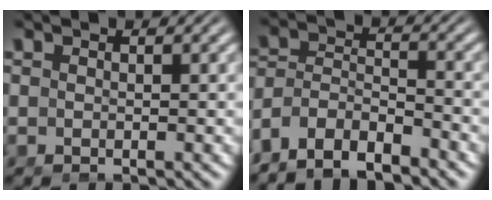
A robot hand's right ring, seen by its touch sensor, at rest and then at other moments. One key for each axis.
{"total": 8.6, "fx": -4.7, "fy": 6.7, "fz": 2.6, "tx": -0.084, "ty": -0.033, "tz": -0.084}